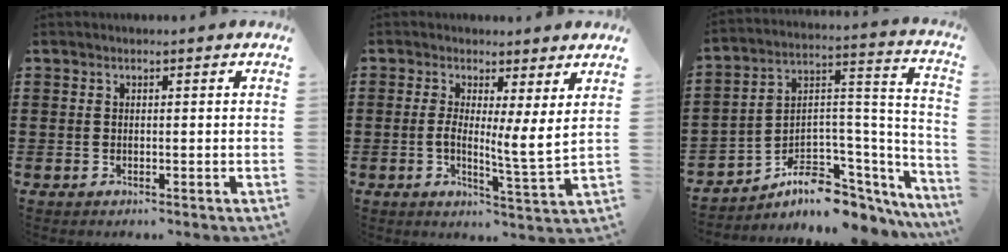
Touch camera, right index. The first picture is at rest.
{"total": 5.4, "force": [1.8, 0.2, 5.1], "torque": [-0.081, -0.026, 0.025]}
{"total": 6.7, "force": [-4.5, 3.9, 3.2], "torque": [-0.070, -0.011, -0.078]}